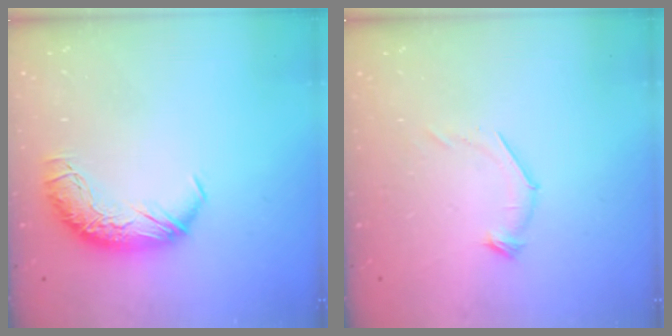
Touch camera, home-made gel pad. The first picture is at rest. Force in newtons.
{"total": 5.7, "press": 5.7, "slide": 0.9}